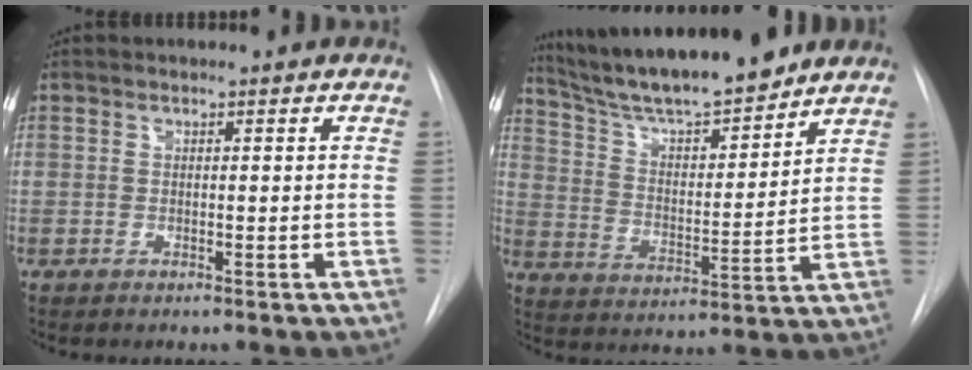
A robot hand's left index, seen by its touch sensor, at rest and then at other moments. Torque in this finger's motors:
{"motor_torque": [0.19, -0.45, 0.26, 0.06]}